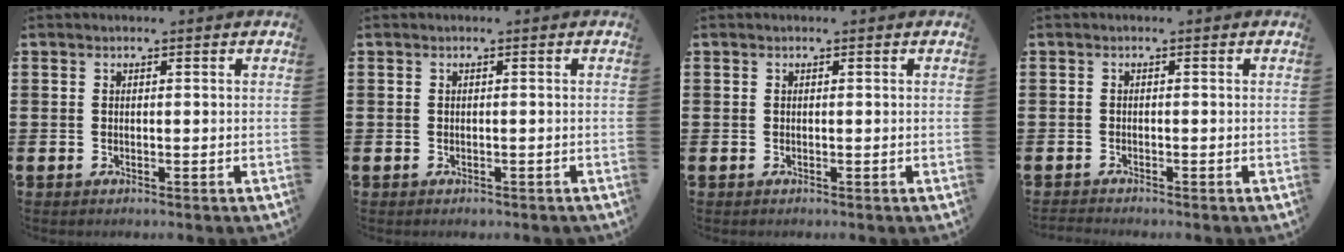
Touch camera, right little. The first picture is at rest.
{"total": 0.0}
{"total": 0.0}
{"total": 0.7, "force": [-0.7, 0.0, 0.1], "torque": [-0.002, -0.003, -0.014]}